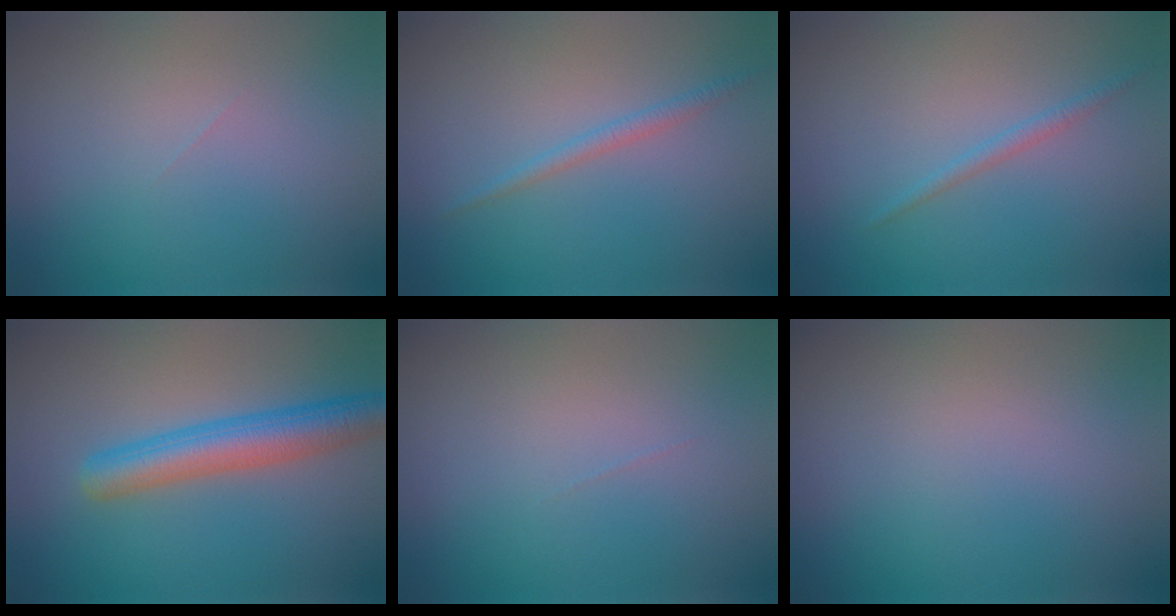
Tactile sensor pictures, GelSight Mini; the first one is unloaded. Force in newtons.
{"total": 1.2, "press": 1.2, "slide": 0.1}
{"total": 1.0, "press": 1.0, "slide": 0.1}
{"total": 4.9, "press": 4.9, "slide": 0.3}
{"total": 0.0}
{"total": 0.0}